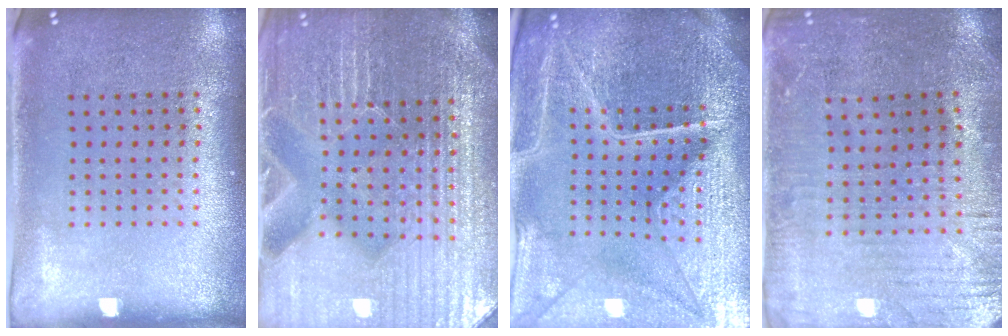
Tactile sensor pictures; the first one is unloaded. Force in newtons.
{"total": 5.7, "press": 5.2, "slide": 2.2}
{"total": 6.0, "press": 5.4, "slide": 2.5}
{"total": 1.1, "press": 1.0, "slide": 0.4}